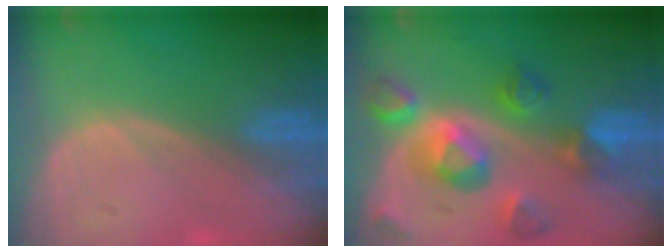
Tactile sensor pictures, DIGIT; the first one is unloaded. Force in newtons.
{"total": 10.3, "press": 9.1, "slide": 4.7}